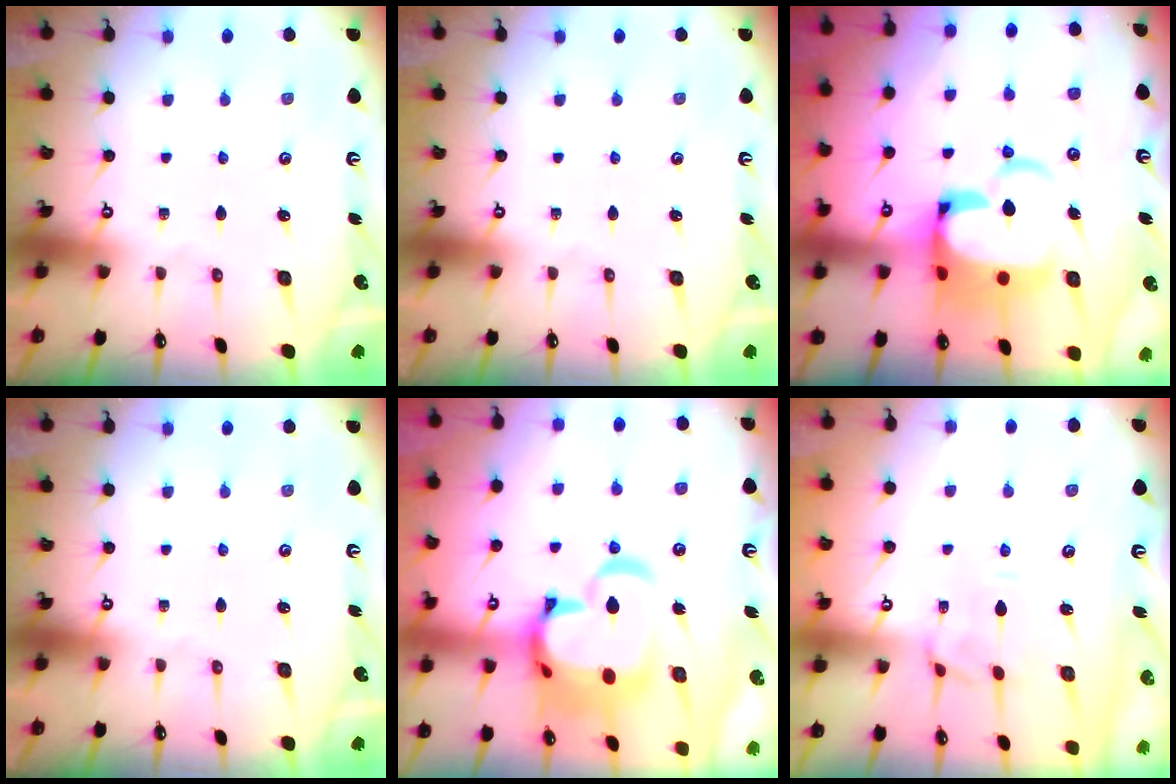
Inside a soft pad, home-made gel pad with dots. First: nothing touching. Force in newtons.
{"total": 0.0}
{"total": 9.3, "press": 9.1, "slide": 2.0}
{"total": 0.0}
{"total": 13.8, "press": 13.7, "slide": 2.0}
{"total": 1.6, "press": 1.4, "slide": 0.8}